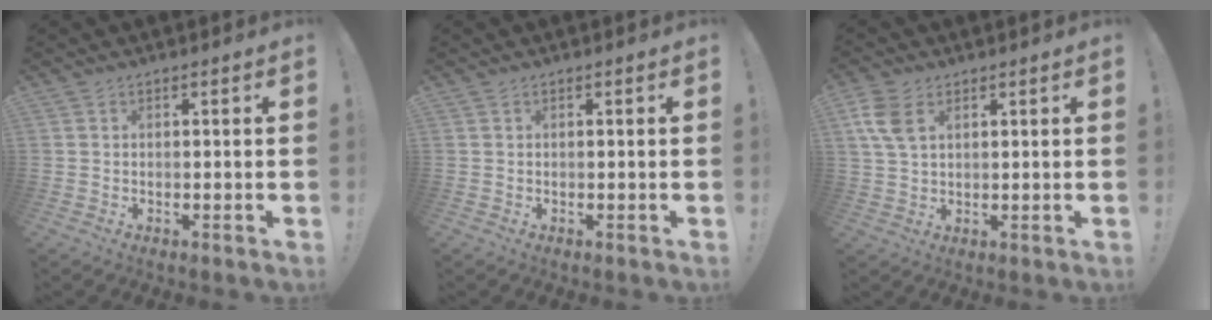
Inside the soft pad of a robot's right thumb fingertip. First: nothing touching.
{"total": 0.0}
{"total": 7.3, "force": [3.1, 4.4, 5.0], "torque": [-0.102, -0.004, 0.059]}